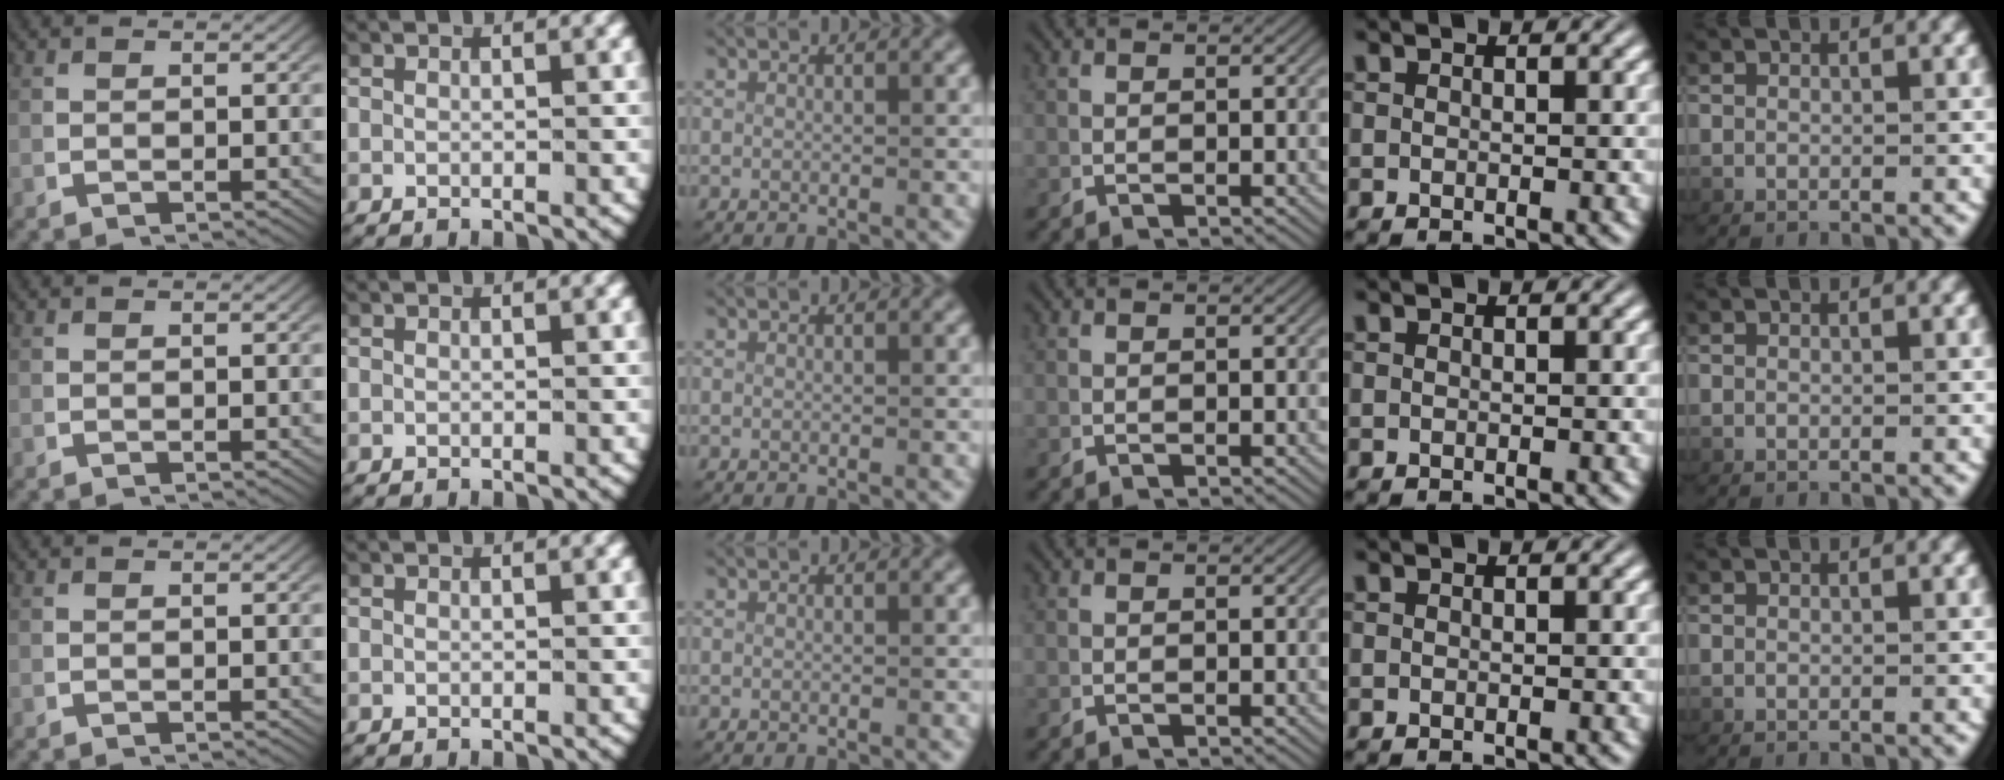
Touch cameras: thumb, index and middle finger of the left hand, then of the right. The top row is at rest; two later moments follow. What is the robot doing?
{"motion": "reach", "object": "keyboard"}